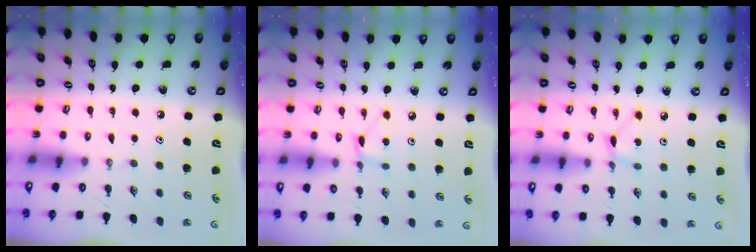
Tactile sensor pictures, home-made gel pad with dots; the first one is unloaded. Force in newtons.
{"total": 4.4, "press": 4.3, "slide": 0.4}
{"total": 2.1, "press": 2.0, "slide": 0.3}